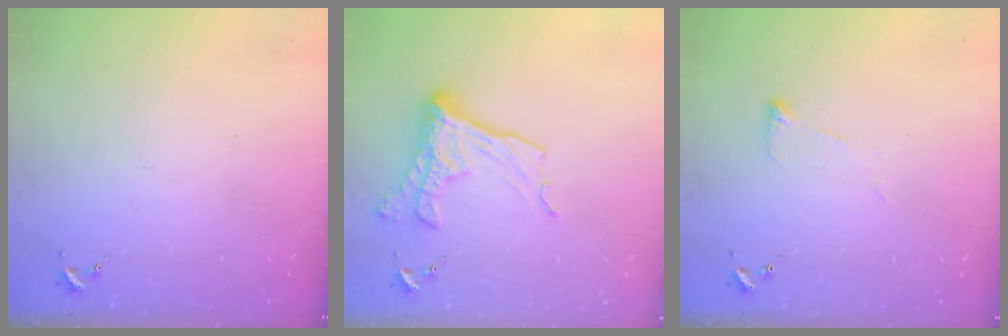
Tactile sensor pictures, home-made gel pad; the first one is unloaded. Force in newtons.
{"total": 16.0, "press": 15.9, "slide": 1.6}
{"total": 4.7, "press": 4.7, "slide": 0.8}